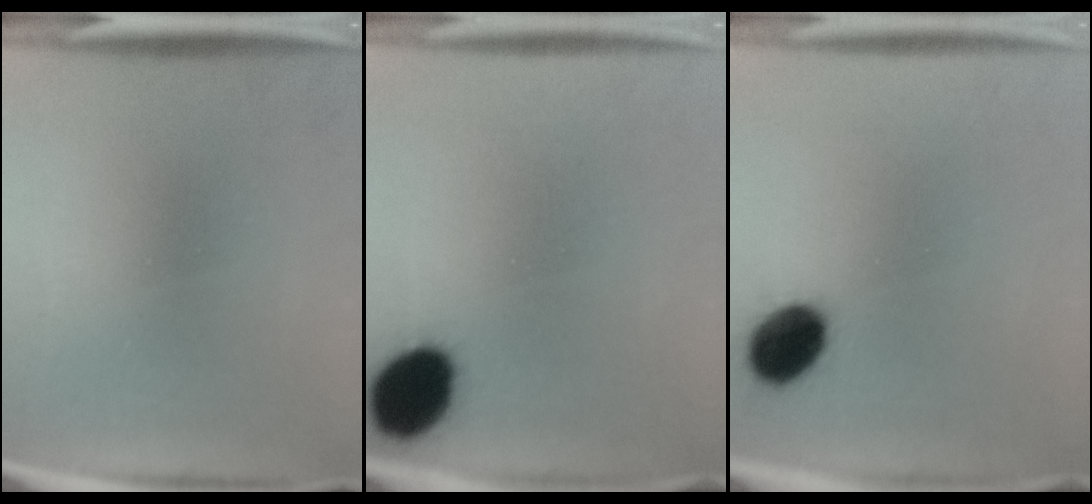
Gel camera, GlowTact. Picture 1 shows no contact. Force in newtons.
{"total": 12.0}
{"total": 9.3}